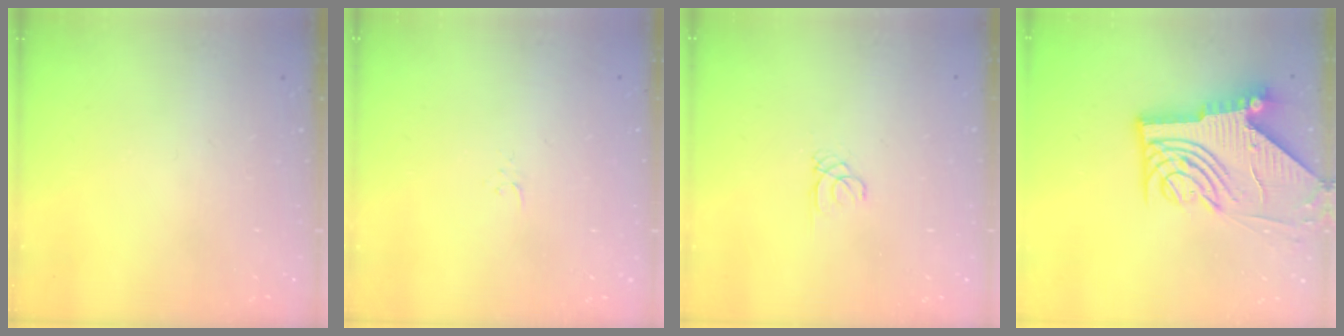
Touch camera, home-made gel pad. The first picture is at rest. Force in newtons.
{"total": 2.3, "press": 2.3, "slide": 0.3}
{"total": 0.8, "press": 0.8, "slide": 0.1}
{"total": 14.8, "press": 14.7, "slide": 1.8}